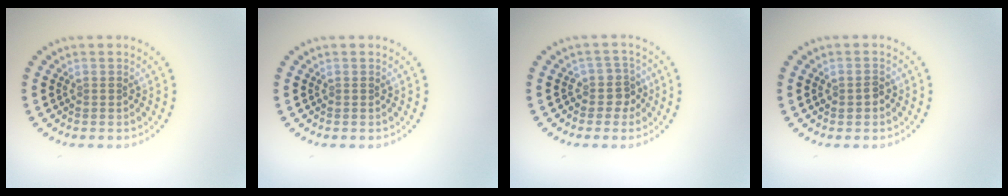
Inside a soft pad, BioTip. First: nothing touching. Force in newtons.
{"total": 0.0}
{"total": 2.2, "press": 1.8, "slide": 1.2}
{"total": 1.1, "press": 1.1, "slide": 0.1}